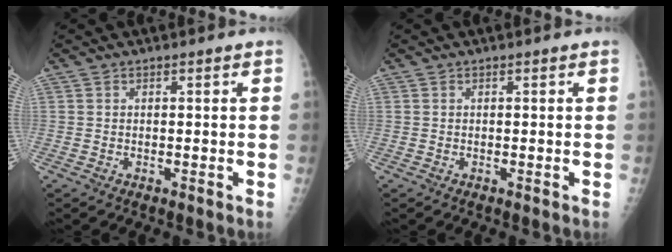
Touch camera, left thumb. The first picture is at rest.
{"total": 0.0}